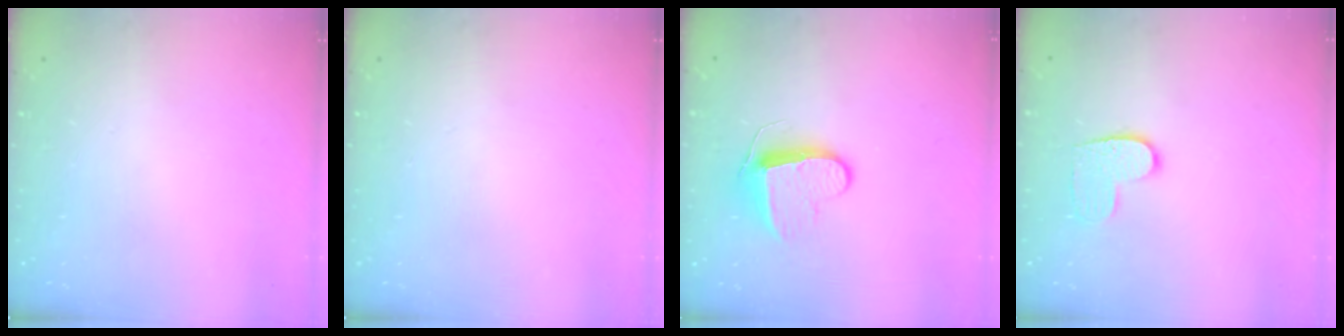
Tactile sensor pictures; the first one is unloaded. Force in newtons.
{"total": 0.0}
{"total": 9.9, "press": 9.9, "slide": 0.2}
{"total": 6.4, "press": 6.4, "slide": 0.3}